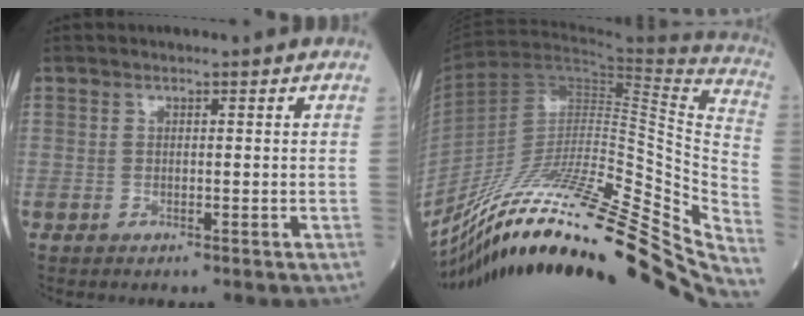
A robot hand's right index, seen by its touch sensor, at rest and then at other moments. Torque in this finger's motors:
{"motor_torque": [-0.51, -1.09, 0.69, 0.19]}